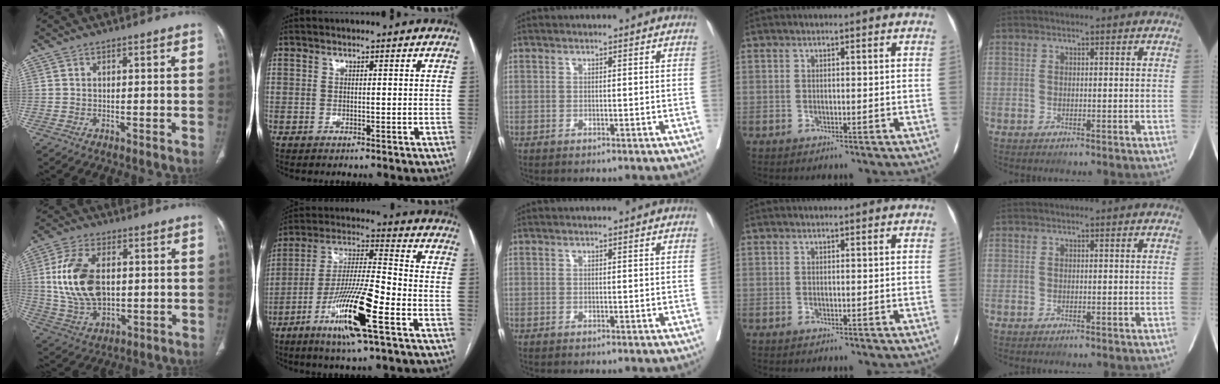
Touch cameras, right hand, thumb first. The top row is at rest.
{"thumb": {"total": 14.9, "force": [1.6, 9.1, 11.6], "torque": [-0.217, -0.003, 0.036]}, "index": {"total": 15.8, "force": [-7.2, 1.1, 14.0], "torque": [-0.272, -0.018, -0.131]}}